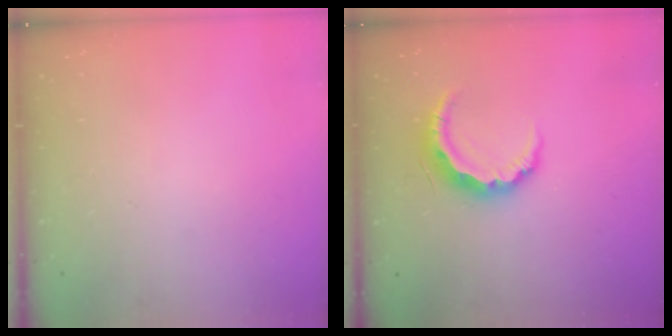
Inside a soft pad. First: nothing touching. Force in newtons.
{"total": 10.3, "press": 10.3, "slide": 0.8}